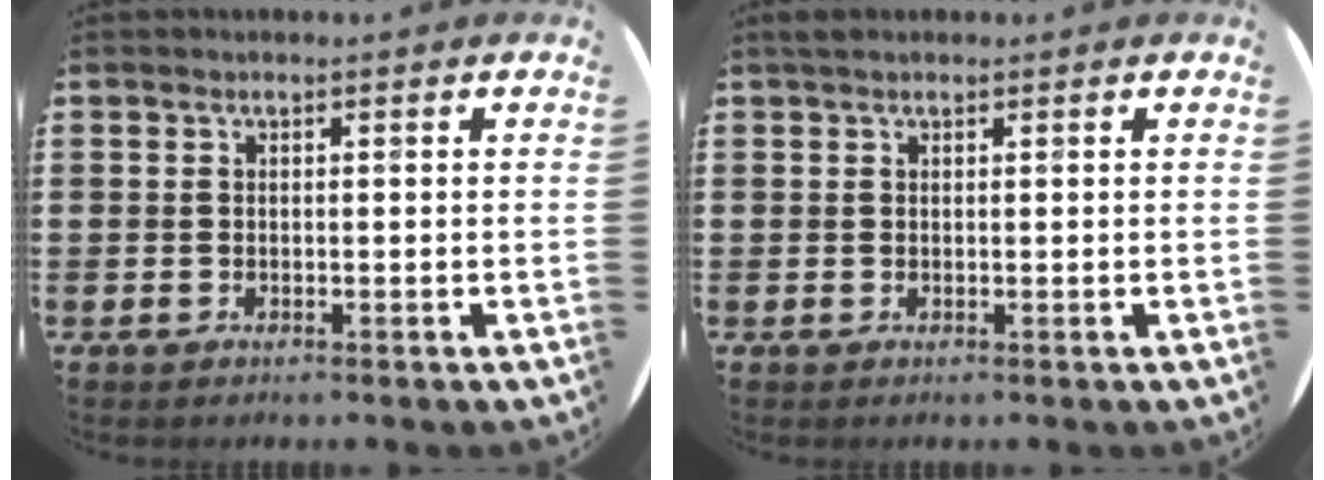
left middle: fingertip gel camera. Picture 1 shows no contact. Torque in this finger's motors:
{"motor_torque": [0.38, -0.27, -0.07, 0.00]}